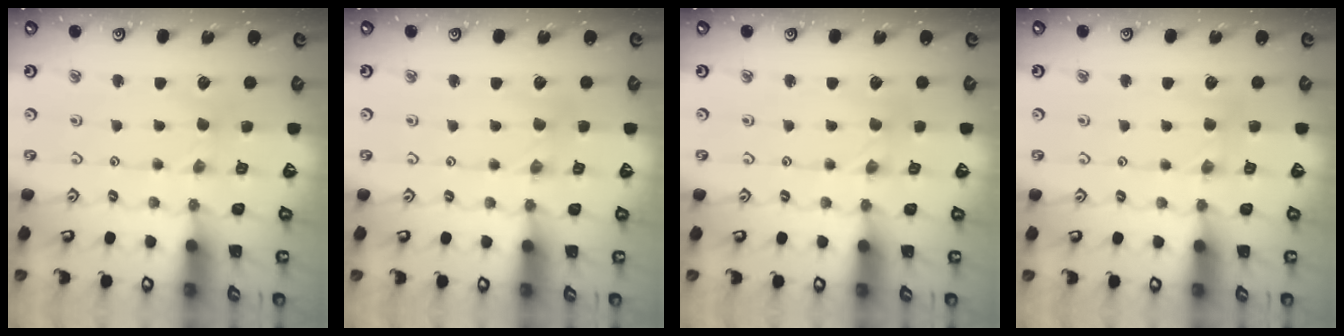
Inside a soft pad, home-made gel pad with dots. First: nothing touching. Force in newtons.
{"total": 0.7, "press": 0.7, "slide": 0.1}
{"total": 0.0}
{"total": 3.8, "press": 3.8, "slide": 0.4}